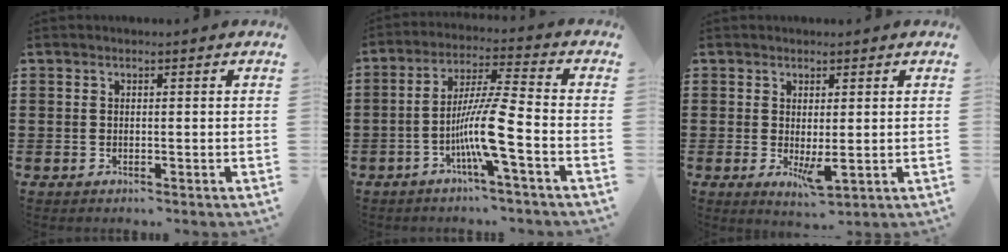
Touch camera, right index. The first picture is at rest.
{"total": 9.5, "force": [-3.7, 0.2, 8.8], "torque": [-0.184, -0.013, -0.078]}
{"total": 3.9, "force": [0.3, 1.4, 3.6], "torque": [-0.057, -0.006, 0.009]}